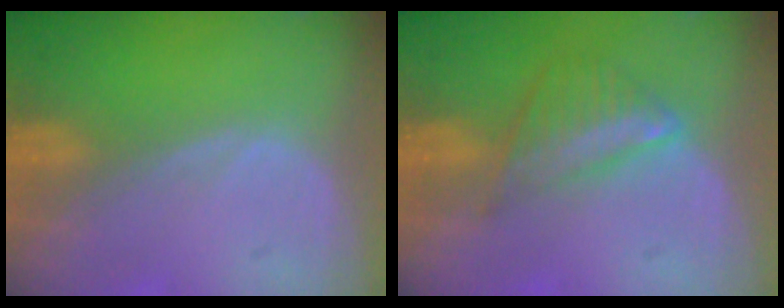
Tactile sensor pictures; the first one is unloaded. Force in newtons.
{"total": 6.1, "press": 5.4, "slide": 2.9}